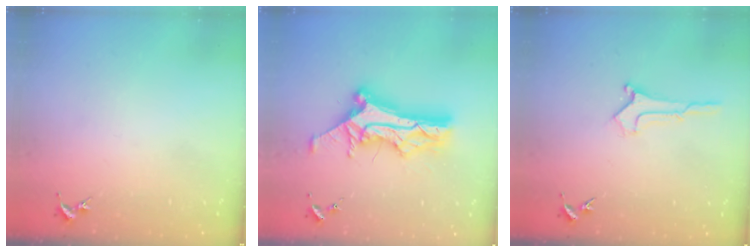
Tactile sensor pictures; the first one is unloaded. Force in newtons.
{"total": 11.5, "press": 11.5, "slide": 0.8}
{"total": 0.6, "press": 0.6, "slide": 0.1}